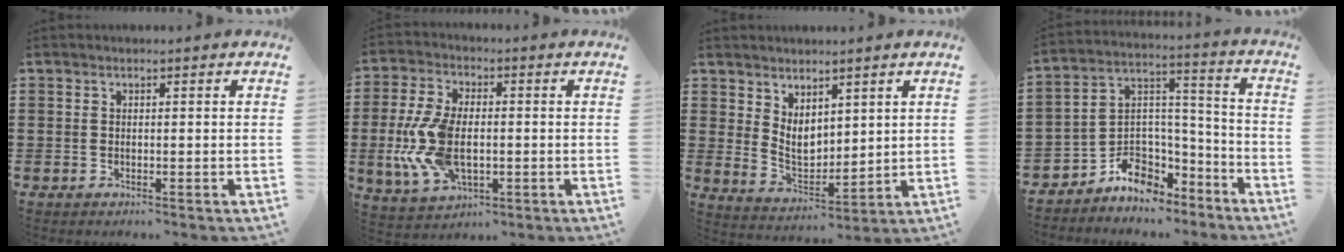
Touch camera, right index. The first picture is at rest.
{"total": 10.9, "force": [-1.4, 6.1, 8.9], "torque": [-0.215, -0.005, -0.030]}
{"total": 4.8, "force": [2.9, 2.9, 2.6], "torque": [-0.056, -0.013, 0.053]}
{"total": 6.6, "force": [-4.8, 4.6, 0.8], "torque": [-0.025, 0.009, -0.088]}